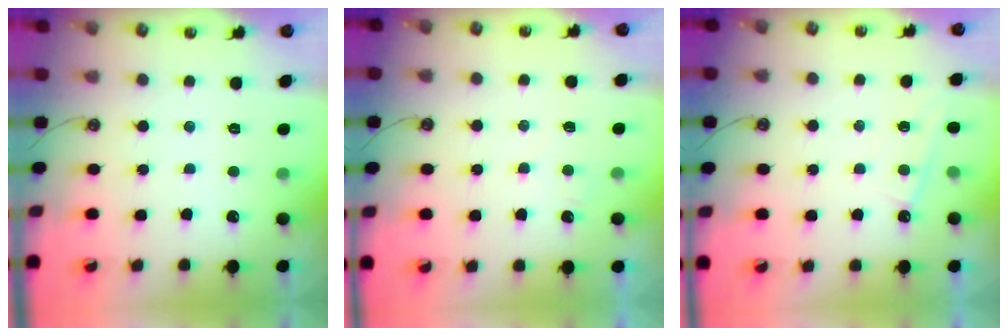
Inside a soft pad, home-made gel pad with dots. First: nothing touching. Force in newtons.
{"total": 1.4, "press": 1.3, "slide": 0.3}
{"total": 1.8, "press": 1.8, "slide": 0.3}